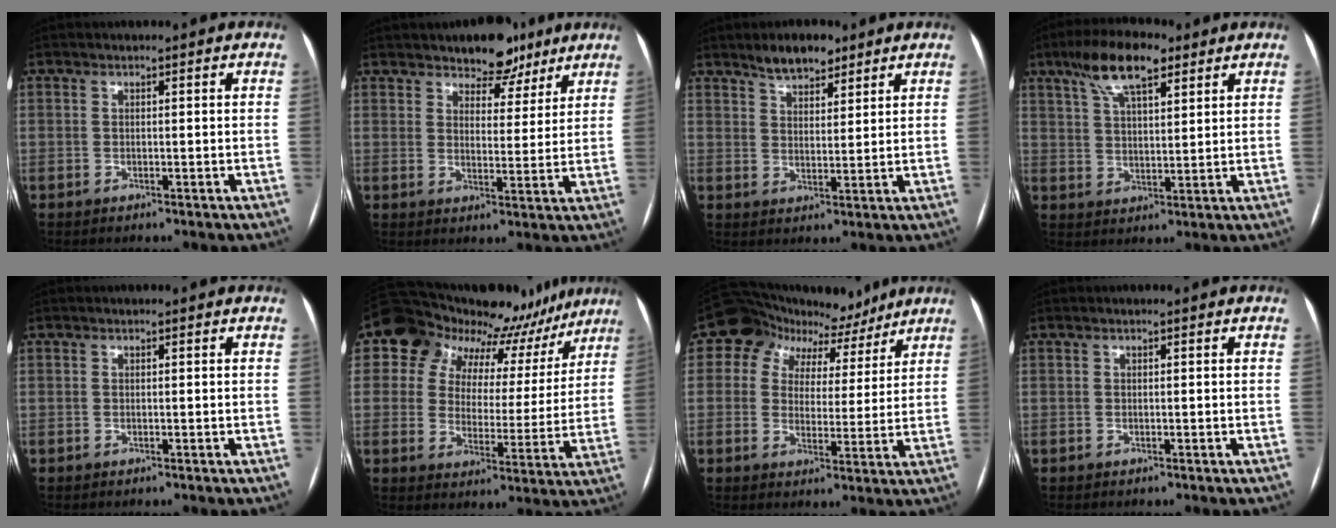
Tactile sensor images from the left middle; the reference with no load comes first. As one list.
[{"total": 7.0, "force": [5.5, 3.6, 2.5], "torque": [-0.022, 0.003, 0.081]}, {"total": 5.7, "force": [4.4, 2.3, 2.6], "torque": [-0.044, 0.007, 0.078]}, {"total": 10.0, "force": [6.3, 3.2, 7.1], "torque": [-0.134, 0.020, 0.112]}, {"total": 0.0}, {"total": 17.5, "force": [12.9, 10.1, 6.0], "torque": [-0.072, 0.040, 0.148]}, {"total": 9.9, "force": [6.7, 6.3, 3.6], "torque": [-0.047, 0.037, 0.094]}, {"total": 0.0}]